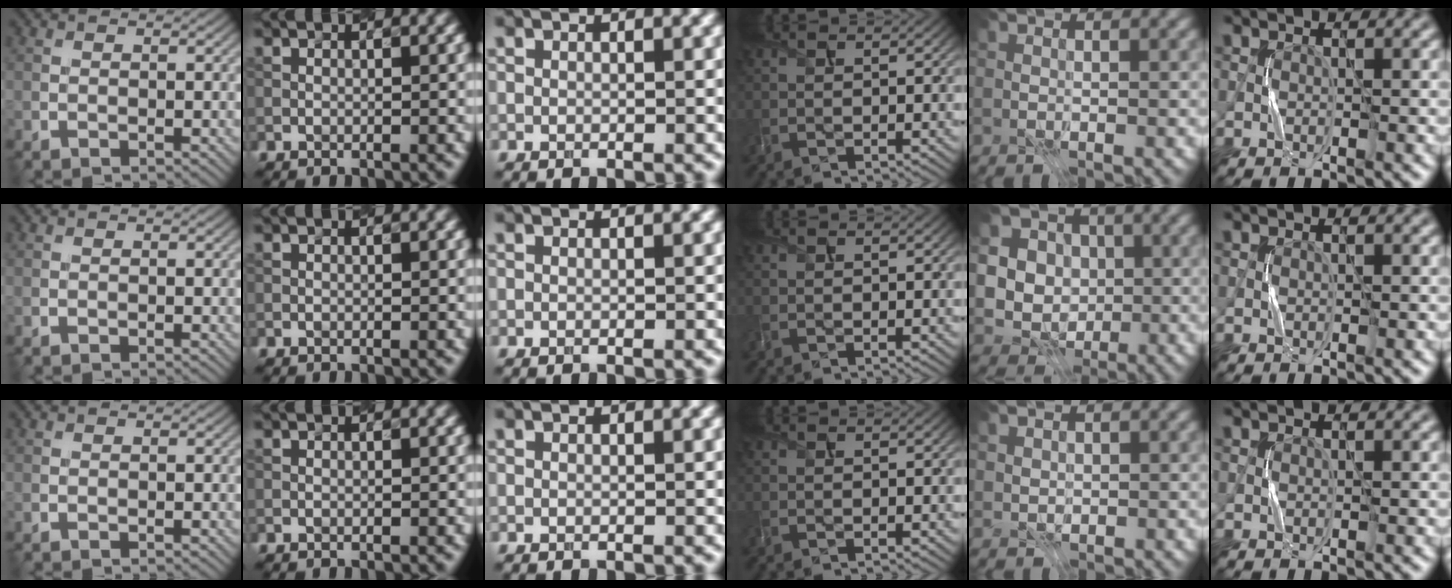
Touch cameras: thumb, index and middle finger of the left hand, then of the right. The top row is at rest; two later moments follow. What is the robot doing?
{"motion": "press", "object": "joystick"}